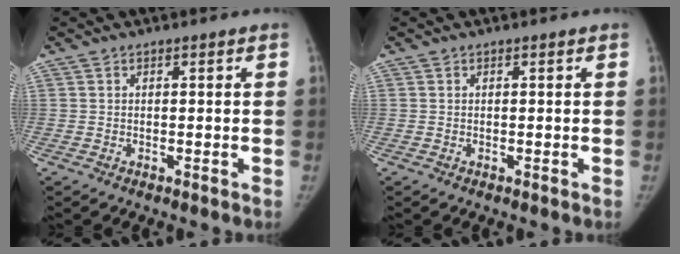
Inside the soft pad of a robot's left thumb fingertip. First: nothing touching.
{"total": 0.0}